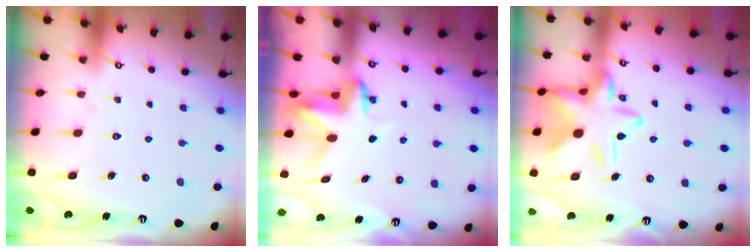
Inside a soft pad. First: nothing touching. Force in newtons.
{"total": 3.7, "press": 3.7, "slide": 0.3}
{"total": 17.6, "press": 17.6, "slide": 1.4}